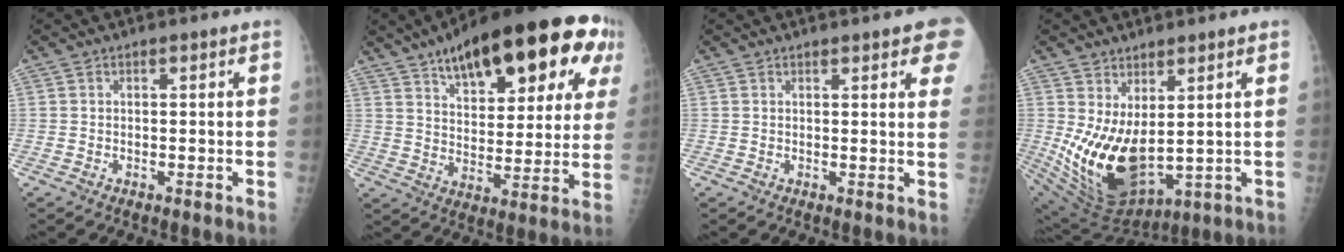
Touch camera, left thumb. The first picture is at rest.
{"total": 26.6, "force": [13.7, 10.8, 20.1], "torque": [-0.261, -0.005, 0.199]}
{"total": 8.1, "force": [4.7, 1.8, 6.4], "torque": [-0.054, -0.006, 0.049]}
{"total": 14.4, "force": [1.9, 7.3, 12.2], "torque": [-0.217, -0.041, 0.068]}